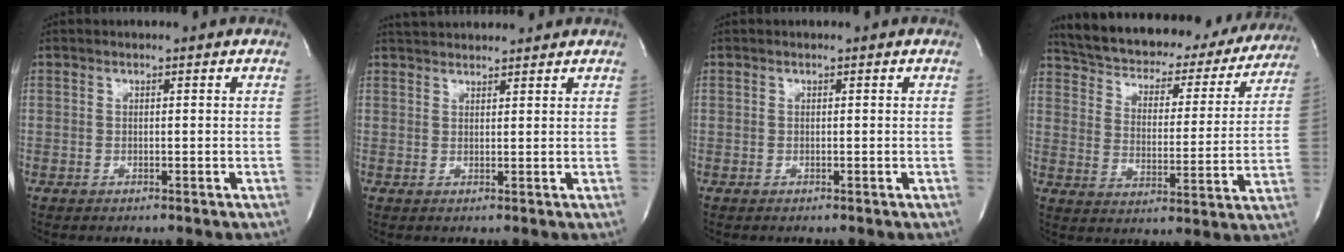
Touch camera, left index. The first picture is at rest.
{"total": 5.8, "force": [5.6, 0.8, 1.3], "torque": [-0.023, 0.034, 0.085]}
{"total": 0.0}
{"total": 25.4, "force": [22.6, 8.3, 8.0], "torque": [-0.132, -0.015, 0.291]}